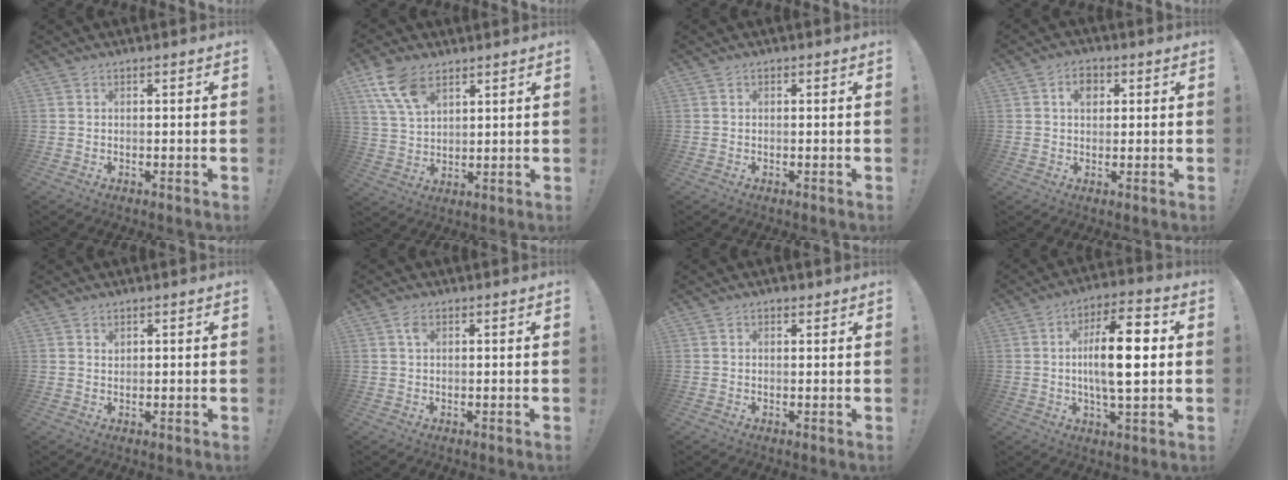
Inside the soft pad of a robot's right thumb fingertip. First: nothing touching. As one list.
[{"total": 11.7, "force": [6.8, 7.1, 6.4], "torque": [-0.122, -0.019, 0.136]}, {"total": 0.0}, {"total": 5.1, "force": [1.7, 3.7, 3.0], "torque": [-0.036, 0.002, 0.027]}, {"total": 1.0, "force": [0.7, 0.7, 0.2], "torque": [0.004, -0.004, 0.012]}, {"total": 2.2, "force": [0.9, 1.2, 1.6], "torque": [-0.033, 0.002, 0.015]}, {"total": 1.2, "force": [0.9, 0.6, 0.5], "torque": [-0.001, -0.004, 0.015]}, {"total": 15.9, "force": [1.0, 5.3, 15.0], "torque": [-0.255, 0.002, 0.003]}]